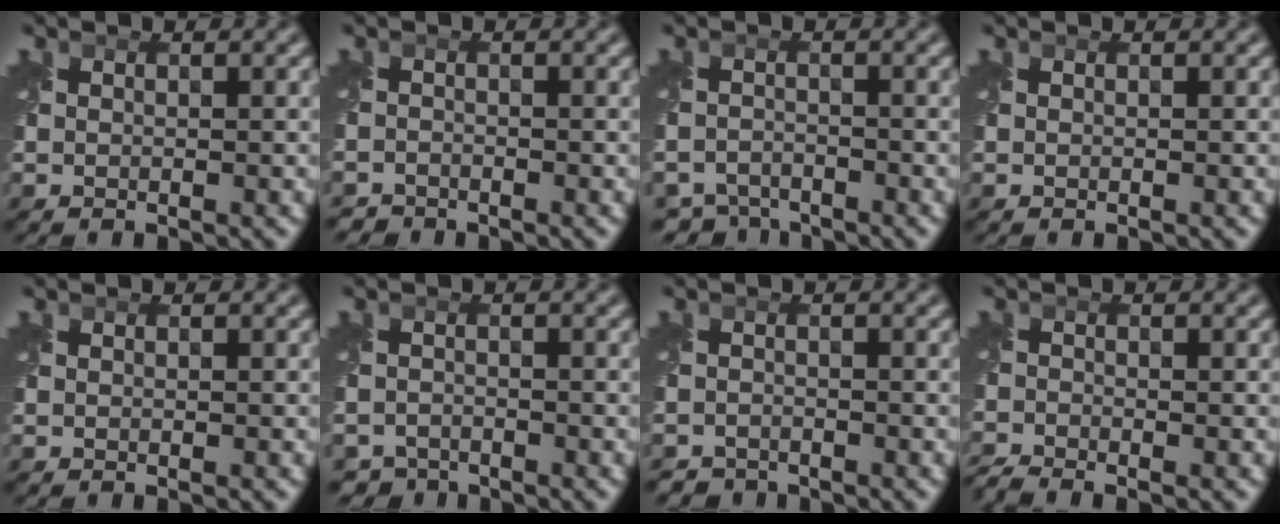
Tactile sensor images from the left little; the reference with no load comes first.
{"total": 1.7, "force": [-1.6, 0.1, -0.6], "torque": [0.019, -0.005, -0.034]}
{"total": 3.8, "force": [-3.7, 0.9, 0.2], "torque": [0.003, -0.012, -0.071]}
{"total": 0.0}
{"total": 0.0}
{"total": 2.6, "force": [-2.5, 0.6, -0.2], "torque": [0.010, -0.009, -0.050]}
{"total": 1.9, "force": [-1.9, 0.3, -0.5], "torque": [0.020, -0.006, -0.039]}
{"total": 2.2, "force": [-2.2, -0.2, 0.2], "torque": [-0.007, -0.013, -0.055]}